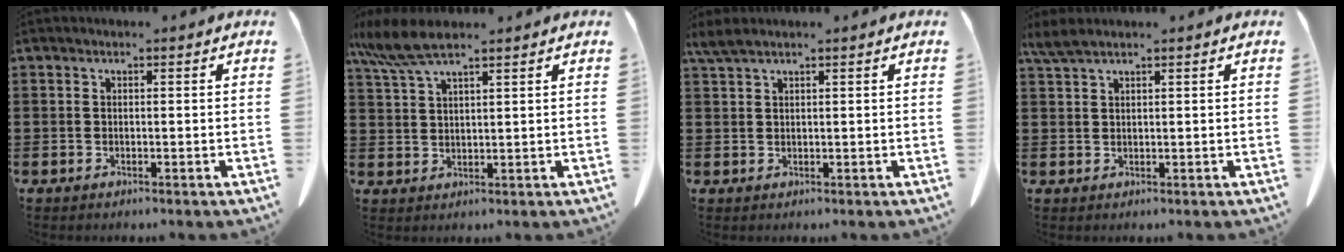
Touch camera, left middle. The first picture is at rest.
{"total": 6.4, "force": [4.8, 1.0, 4.1], "torque": [-0.098, -0.008, 0.087]}
{"total": 2.2, "force": [1.6, 0.3, 1.4], "torque": [-0.032, 0.000, 0.030]}
{"total": 2.5, "force": [1.8, 0.4, 1.6], "torque": [-0.036, -0.001, 0.035]}